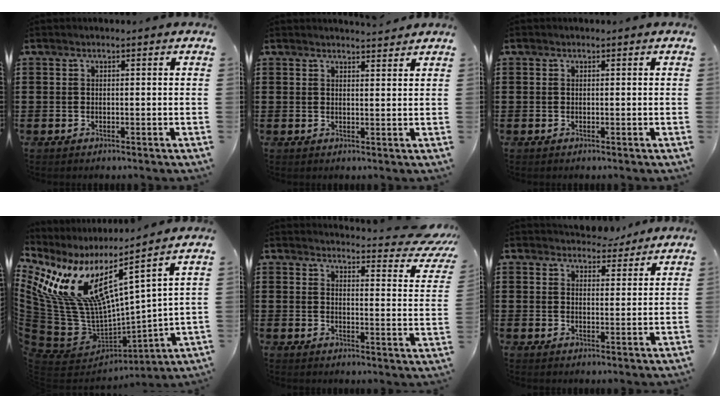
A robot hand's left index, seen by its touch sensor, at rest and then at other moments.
{"total": 2.2, "force": [2.2, 0.0, 0.3], "torque": [-0.011, -0.003, 0.042]}
{"total": 0.0}
{"total": 11.7, "force": [6.5, 4.8, 8.5], "torque": [-0.233, -0.077, 0.101]}
{"total": 4.6, "force": [4.2, 0.5, 1.8], "torque": [-0.031, -0.035, 0.066]}
{"total": 4.1, "force": [3.9, 1.3, 0.3], "torque": [-0.010, -0.012, 0.073]}